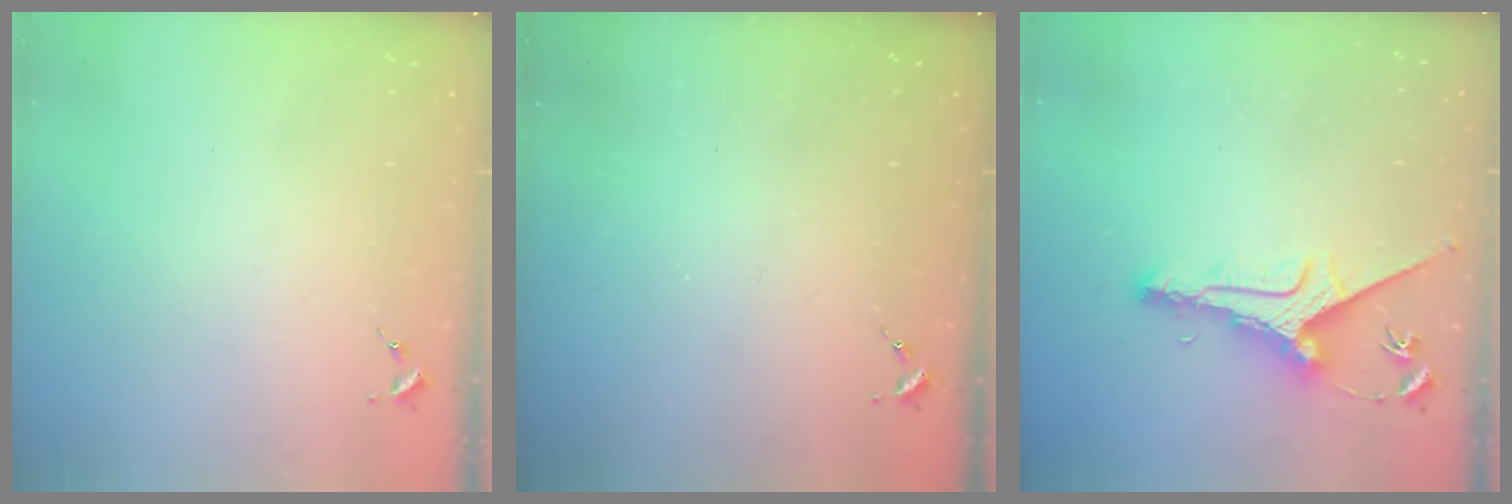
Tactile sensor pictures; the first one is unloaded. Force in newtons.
{"total": 0.0}
{"total": 10.3, "press": 10.3, "slide": 1.0}